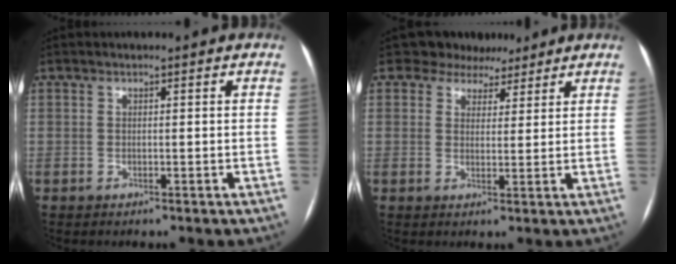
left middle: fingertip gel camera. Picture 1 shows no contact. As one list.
[{"total": 5.1, "force": [4.2, 2.9, 0.2], "torque": [0.002, 0.003, 0.054]}]